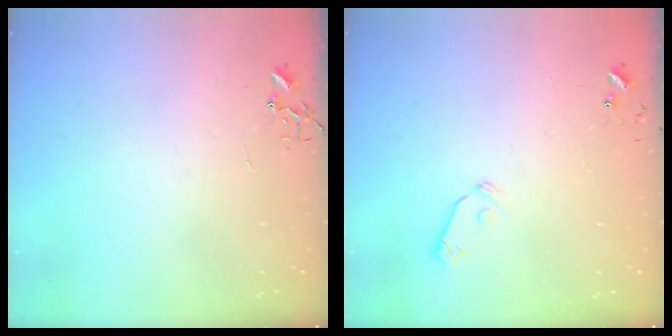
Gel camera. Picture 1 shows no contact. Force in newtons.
{"total": 5.9, "press": 5.9, "slide": 0.5}